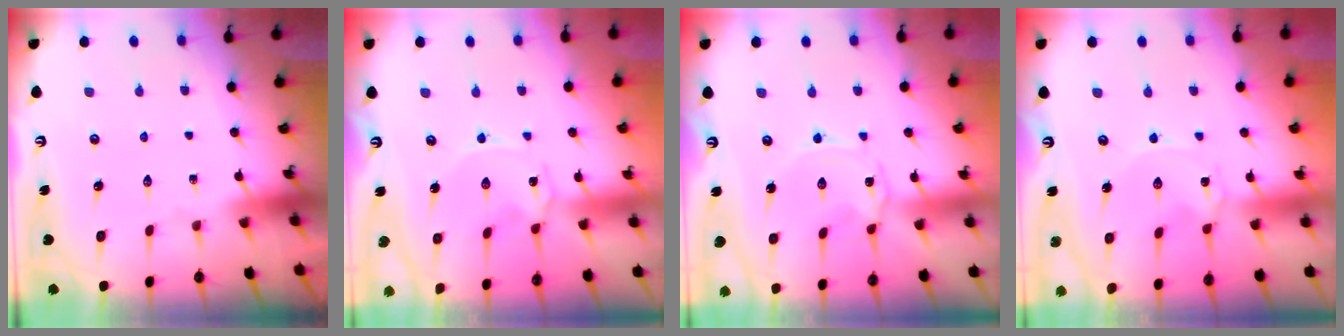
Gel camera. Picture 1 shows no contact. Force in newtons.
{"total": 1.4, "press": 1.4, "slide": 0.2}
{"total": 0.0}
{"total": 0.0}